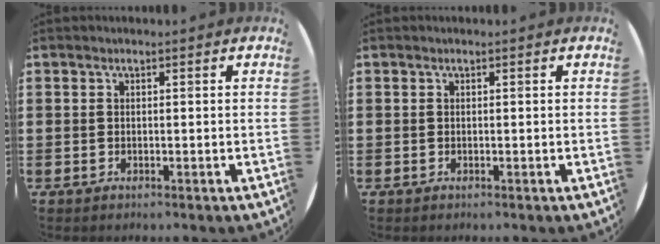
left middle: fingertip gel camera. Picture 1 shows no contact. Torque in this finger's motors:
{"motor_torque": [-0.03, -0.03, 0.02, -0.01]}